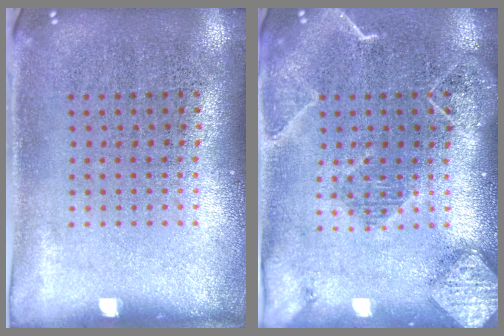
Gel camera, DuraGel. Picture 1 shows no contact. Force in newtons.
{"total": 2.3, "press": 2.0, "slide": 1.0}